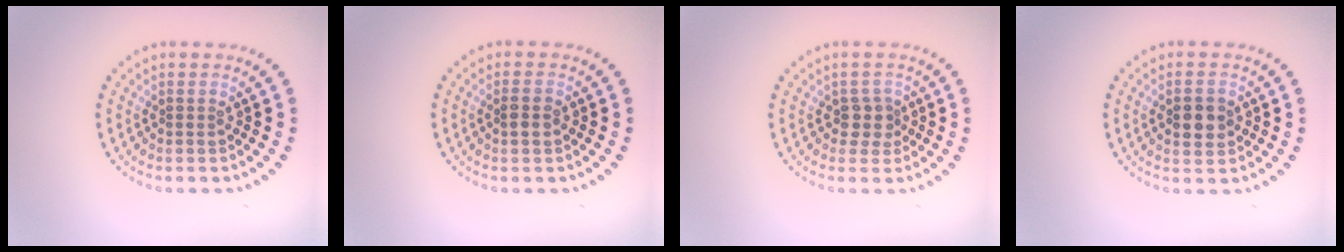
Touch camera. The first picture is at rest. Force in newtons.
{"total": 1.5, "press": 1.5, "slide": 0.3}
{"total": 1.8, "press": 1.5, "slide": 1.0}
{"total": 2.7, "press": 2.7, "slide": 0.0}